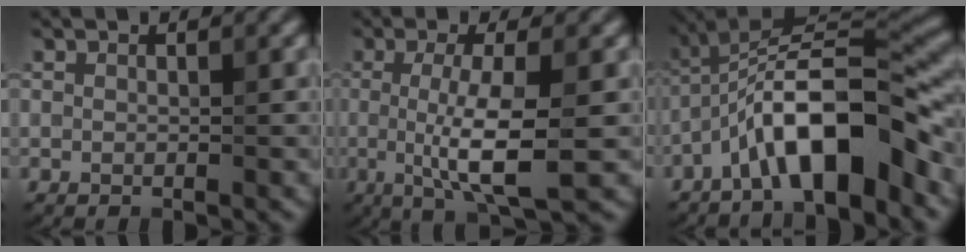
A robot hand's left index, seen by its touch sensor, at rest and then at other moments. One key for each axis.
{"total": 6.6, "fx": -0.6, "fy": 1.5, "fz": 6.4, "tx": -0.116, "ty": -0.009, "tz": -0.008}
{"total": 10.7, "fx": -4.6, "fy": 2.9, "fz": 9.2, "tx": -0.152, "ty": 0.019, "tz": -0.086}